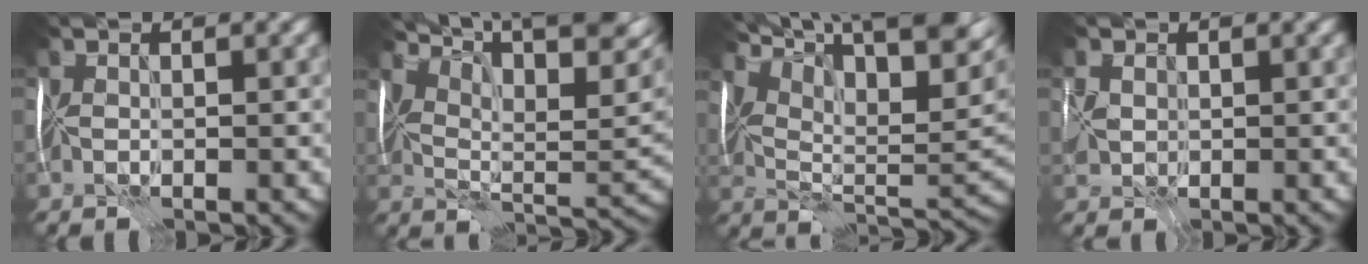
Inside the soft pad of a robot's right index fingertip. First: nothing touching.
{"total": 11.1, "force": [7.1, 3.1, 8.0], "torque": [-0.146, 0.017, 0.119]}
{"total": 12.8, "force": [6.7, 4.8, 9.8], "torque": [-0.172, 0.022, 0.120]}
{"total": 2.2, "force": [0.3, 1.8, 1.2], "torque": [-0.039, 0.003, 0.003]}